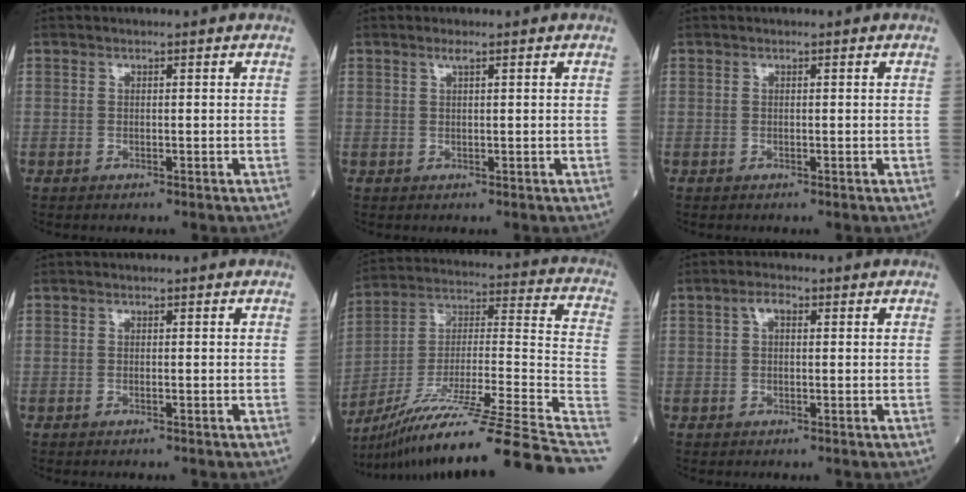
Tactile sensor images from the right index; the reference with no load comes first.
{"total": 0.9, "force": [0.6, -0.1, 0.7], "torque": [-0.017, 0.001, 0.012]}
{"total": 0.0}
{"total": 0.0}
{"total": 29.8, "force": [-23.0, -1.3, 18.9], "torque": [-0.226, -0.008, -0.369]}
{"total": 2.1, "force": [0.6, 1.0, 1.7], "torque": [-0.034, 0.012, 0.012]}